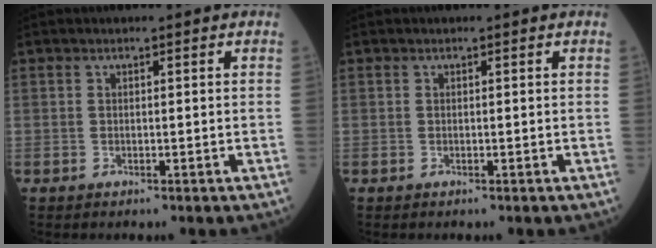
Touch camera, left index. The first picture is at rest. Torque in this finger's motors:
{"motor_torque": [0.00, 0.00, 0.00, -0.01]}